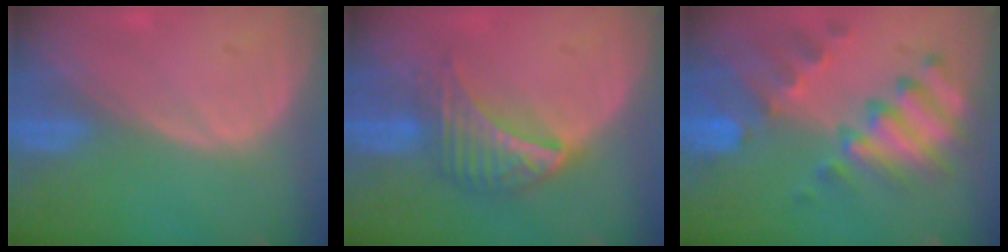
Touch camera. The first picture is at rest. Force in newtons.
{"total": 7.5, "press": 6.6, "slide": 3.6}
{"total": 10.4, "press": 8.9, "slide": 5.3}